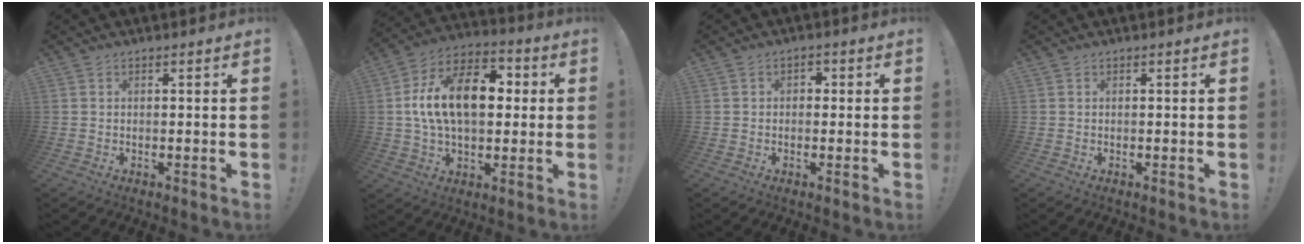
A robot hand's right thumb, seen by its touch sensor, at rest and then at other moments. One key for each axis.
{"total": 19.4, "fx": 2.2, "fy": 11.5, "fz": 15.5, "tx": -0.268, "ty": 0.012, "tz": 0.036}
{"total": 1.9, "fx": -0.5, "fy": 1.5, "fz": 1.0, "tx": -0.019, "ty": 0.004, "tz": -0.012}
{"total": 0.0}